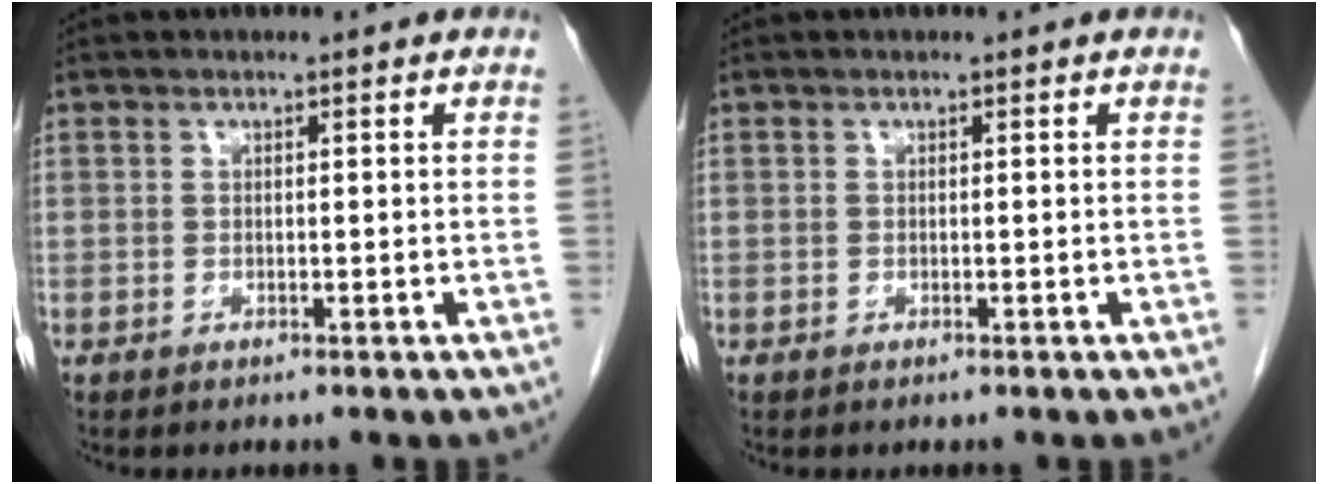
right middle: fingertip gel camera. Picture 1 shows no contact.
{"total": 0.0}